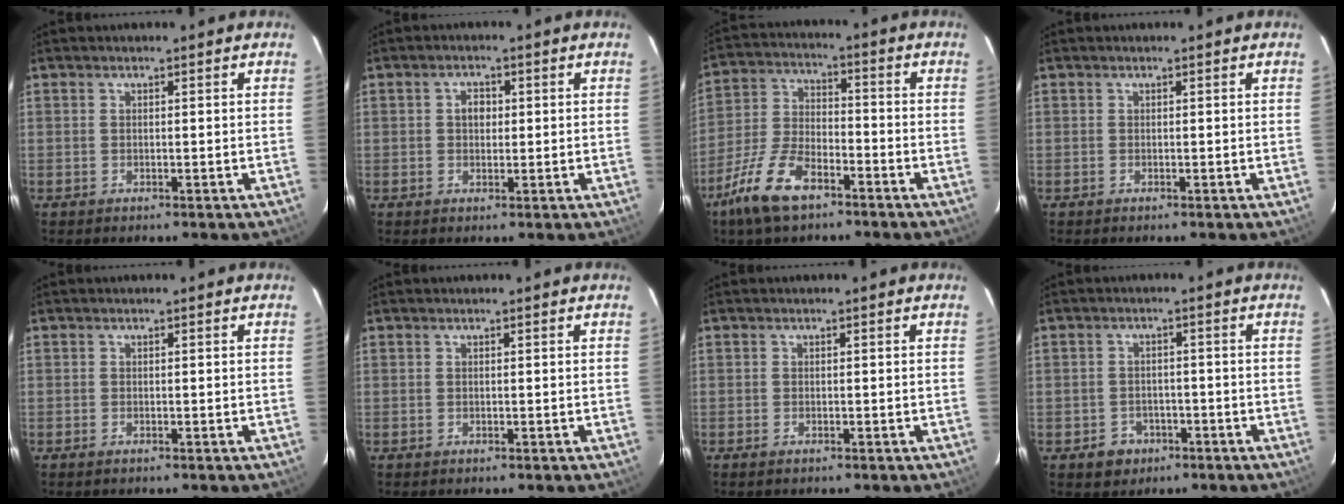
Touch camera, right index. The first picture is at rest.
{"total": 2.6, "force": [0.4, 2.0, 1.6], "torque": [-0.024, 0.008, 0.005]}
{"total": 12.4, "force": [-8.2, 5.0, 7.9], "torque": [-0.180, -0.007, -0.157]}
{"total": 0.0}
{"total": 0.6, "force": [-0.5, 0.2, 0.3], "torque": [-0.007, -0.002, -0.011]}
{"total": 0.0}
{"total": 0.8, "force": [-0.6, 0.3, 0.4], "torque": [-0.008, -0.003, -0.013]}
{"total": 4.6, "force": [-2.3, 3.9, 0.7], "torque": [-0.029, 0.013, -0.025]}